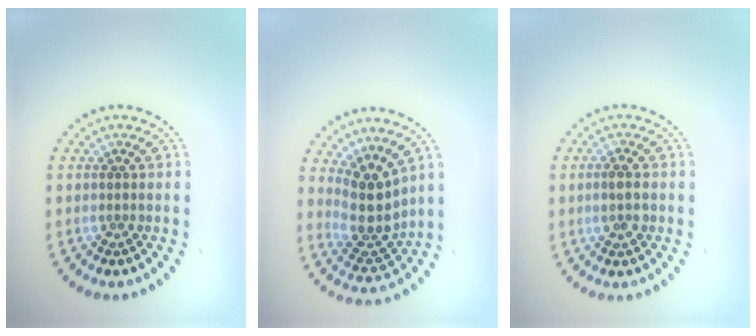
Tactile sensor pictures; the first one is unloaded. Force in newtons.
{"total": 4.2, "press": 3.3, "slide": 2.6}
{"total": 1.6, "press": 1.6, "slide": 0.2}